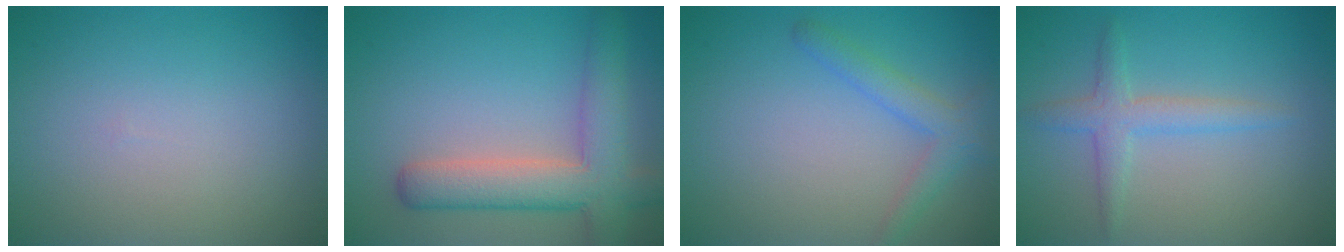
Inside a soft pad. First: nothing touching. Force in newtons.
{"total": 6.1, "press": 6.1, "slide": 0.5}
{"total": 2.5, "press": 2.5, "slide": 0.2}
{"total": 2.5, "press": 2.5, "slide": 0.0}